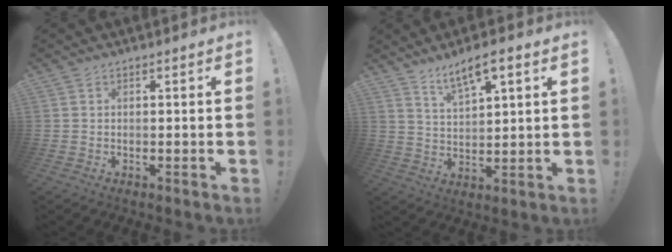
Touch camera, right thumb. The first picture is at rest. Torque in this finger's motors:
{"motor_torque": [-0.56, 0.60, -0.22, 0.31, -0.05]}